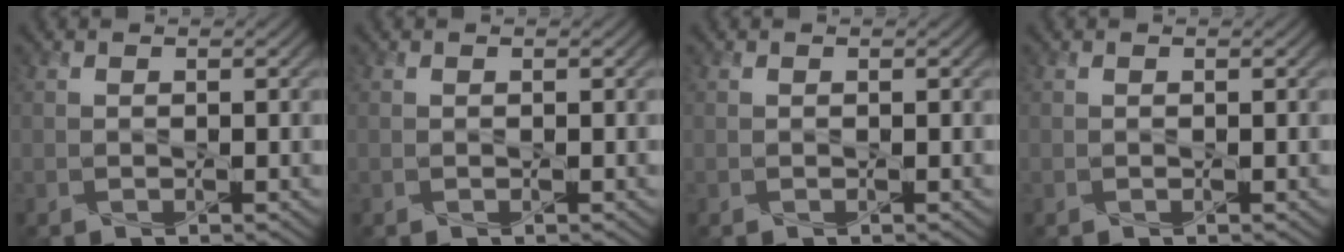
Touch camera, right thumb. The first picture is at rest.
{"total": 0.0}
{"total": 0.0}
{"total": 0.0}